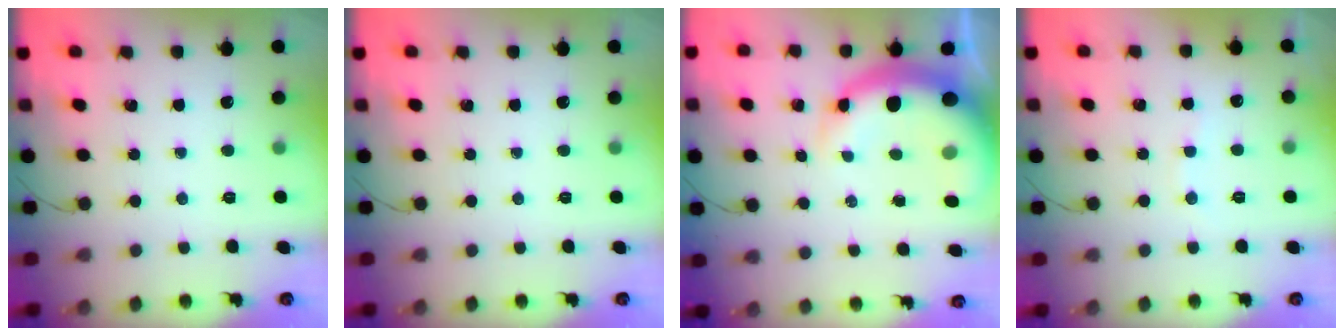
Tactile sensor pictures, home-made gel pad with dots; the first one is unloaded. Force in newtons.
{"total": 0.0}
{"total": 10.0, "press": 9.7, "slide": 2.6}
{"total": 5.7, "press": 5.7, "slide": 0.9}